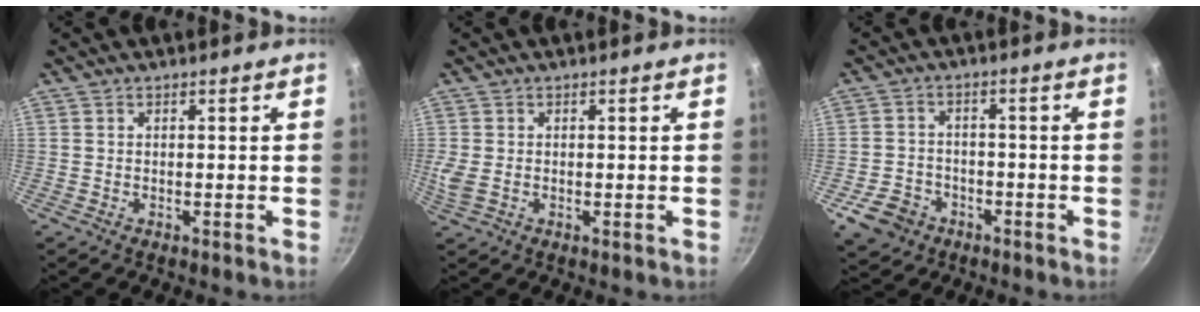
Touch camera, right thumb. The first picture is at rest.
{"total": 3.2, "force": [-0.1, 2.0, 2.4], "torque": [-0.052, -0.002, 0.000]}
{"total": 7.5, "force": [-3.8, 5.7, 2.9], "torque": [-0.044, 0.030, -0.060]}